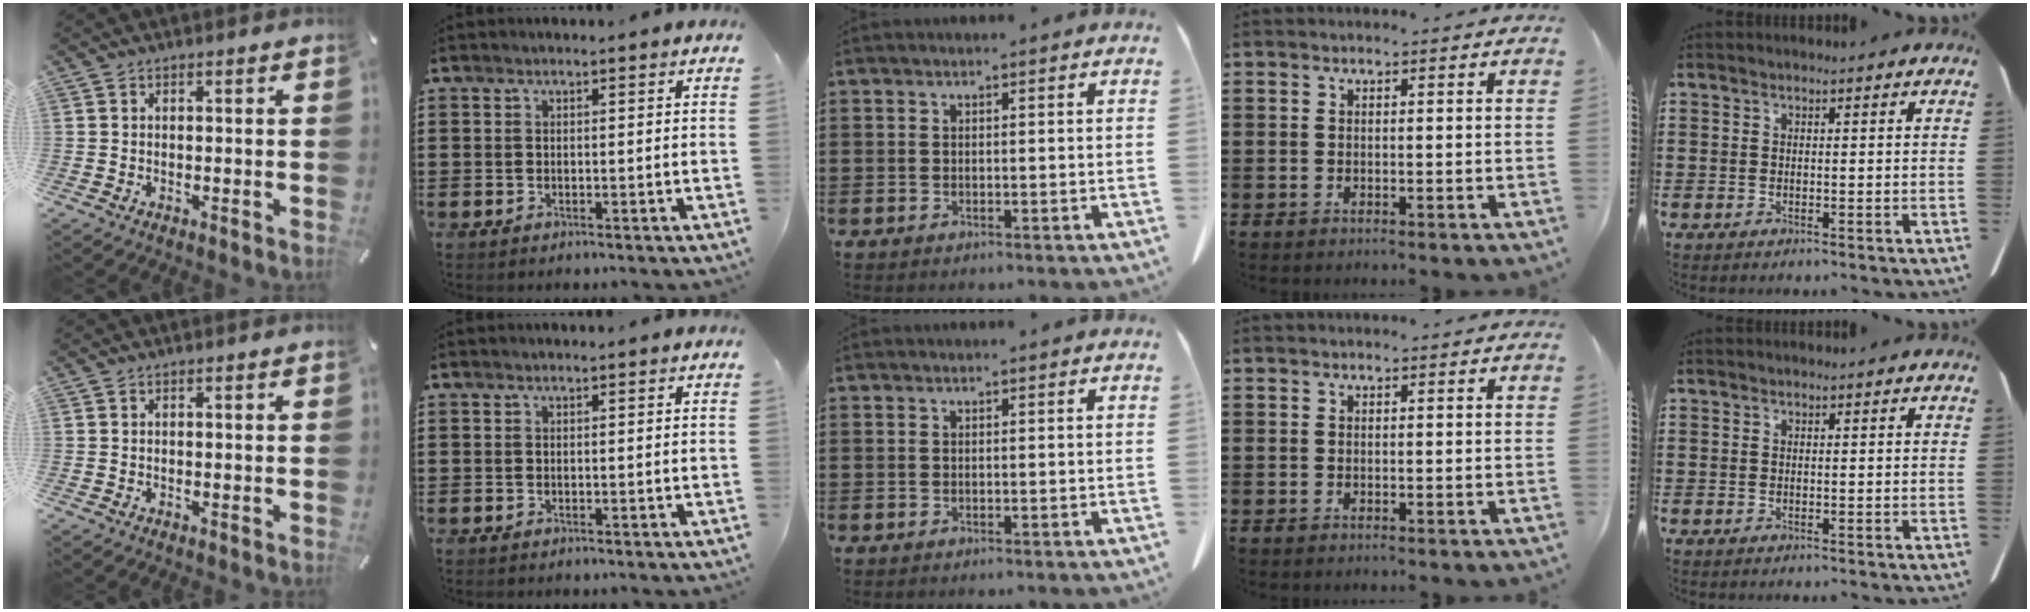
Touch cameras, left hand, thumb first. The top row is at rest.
{}